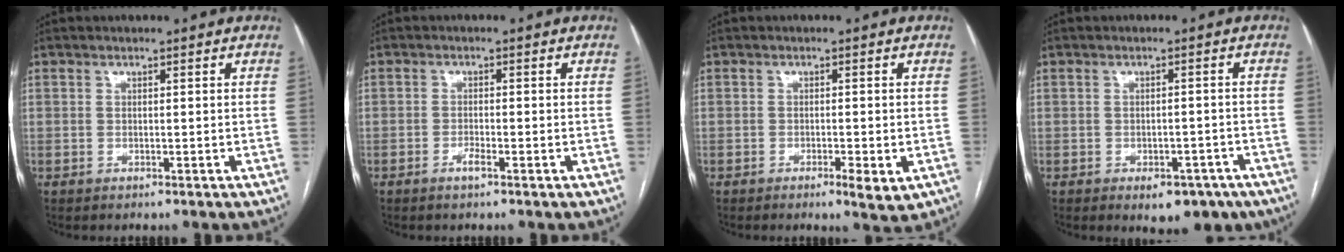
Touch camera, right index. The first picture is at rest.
{"total": 1.4, "force": [-1.0, 0.1, 1.0], "torque": [-0.019, 0.001, -0.021]}
{"total": 3.6, "force": [-1.6, 0.9, 3.1], "torque": [-0.043, -0.004, -0.018]}
{"total": 7.2, "force": [-4.5, 4.3, 3.7], "torque": [-0.029, 0.016, -0.052]}